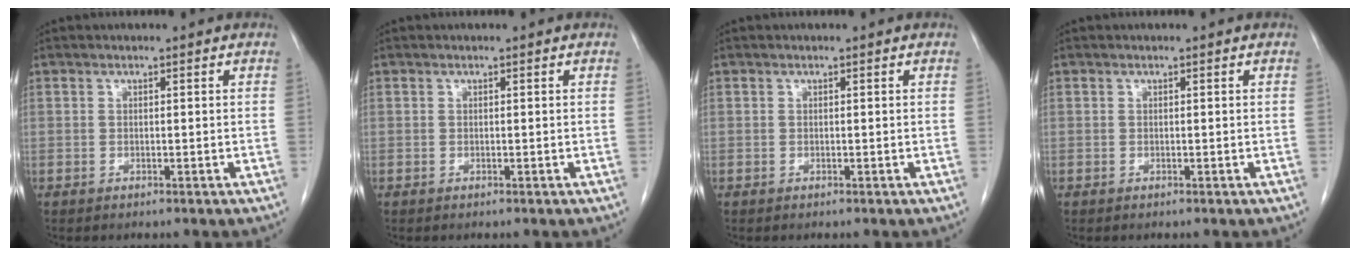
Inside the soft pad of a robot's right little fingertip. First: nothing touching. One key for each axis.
{"total": 0.0}
{"total": 0.0}
{"total": 0.0}